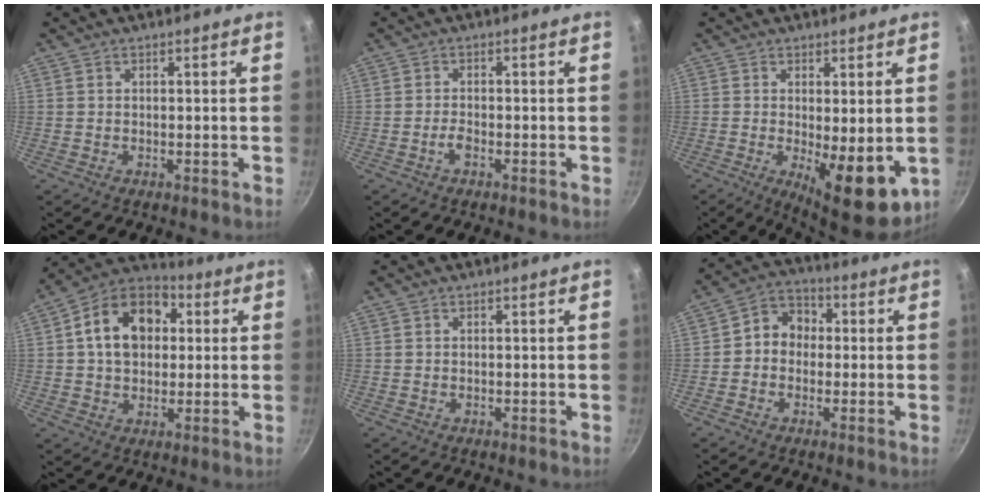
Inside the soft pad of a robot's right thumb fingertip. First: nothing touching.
{"total": 1.7, "force": [-1.0, 0.6, 1.2], "torque": [-0.024, 0.011, -0.021]}
{"total": 10.5, "force": [-1.6, 3.8, 9.7], "torque": [-0.114, -0.008, -0.008]}
{"total": 15.2, "force": [3.0, 11.1, 10.0], "torque": [-0.135, 0.026, 0.033]}
{"total": 0.0}
{"total": 7.4, "force": [0.1, 6.3, 3.8], "torque": [-0.026, 0.022, -0.019]}